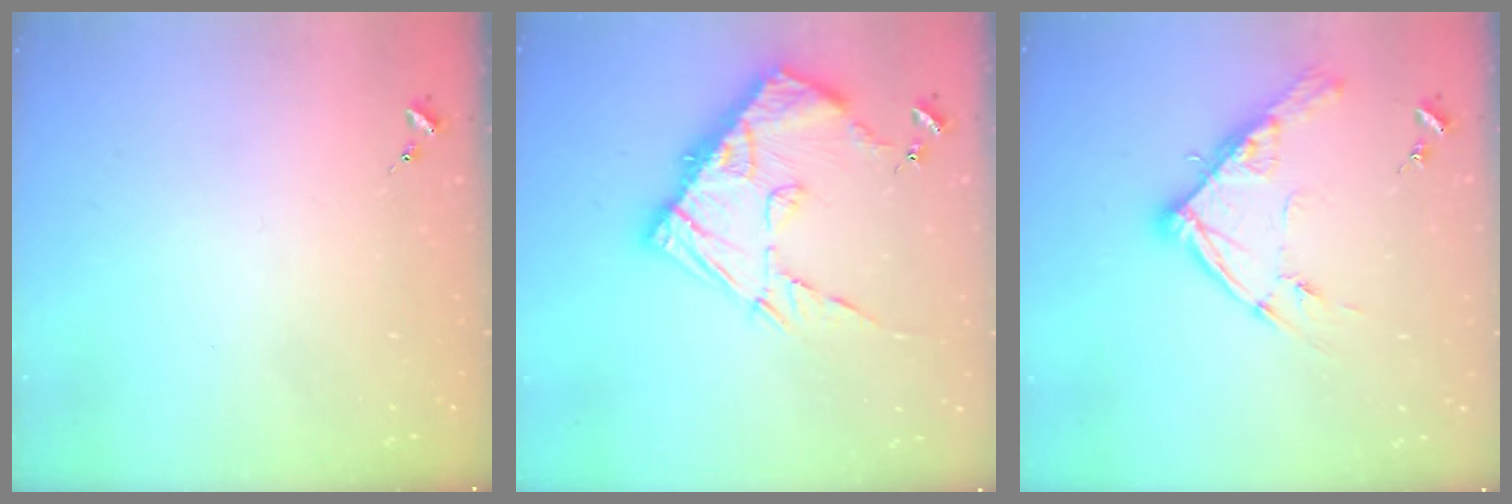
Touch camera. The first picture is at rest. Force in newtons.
{"total": 18.0, "press": 17.9, "slide": 1.9}
{"total": 13.3, "press": 13.2, "slide": 1.2}